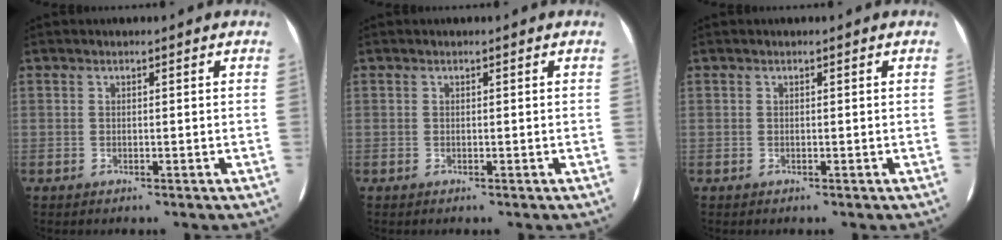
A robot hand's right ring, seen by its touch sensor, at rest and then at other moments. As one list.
[{"total": 0.0}, {"total": 0.0}]